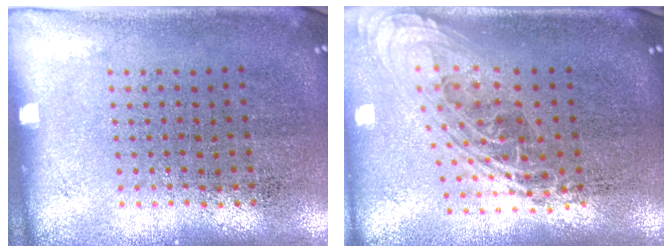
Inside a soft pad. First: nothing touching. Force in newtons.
{"total": 2.2, "press": 1.6, "slide": 1.4}